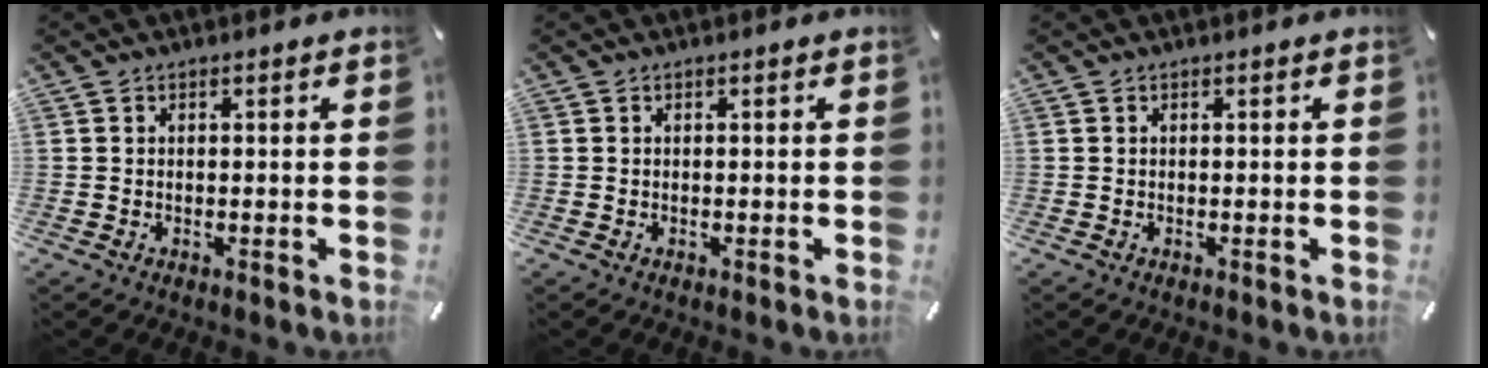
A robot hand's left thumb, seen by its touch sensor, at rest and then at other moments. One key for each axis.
{"total": 0.0}
{"total": 0.0}